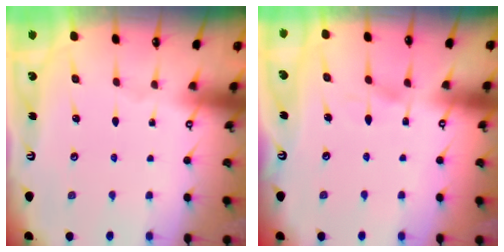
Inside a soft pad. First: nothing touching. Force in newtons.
{"total": 4.4, "press": 4.4, "slide": 0.4}